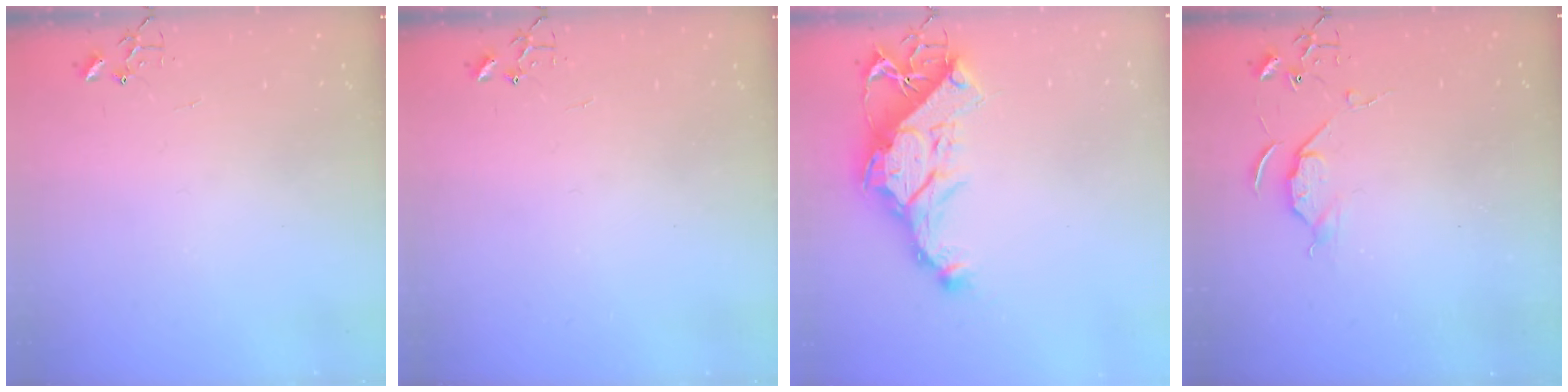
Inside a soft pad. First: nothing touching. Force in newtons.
{"total": 0.0}
{"total": 15.6, "press": 15.4, "slide": 2.1}
{"total": 5.2, "press": 5.2, "slide": 0.7}